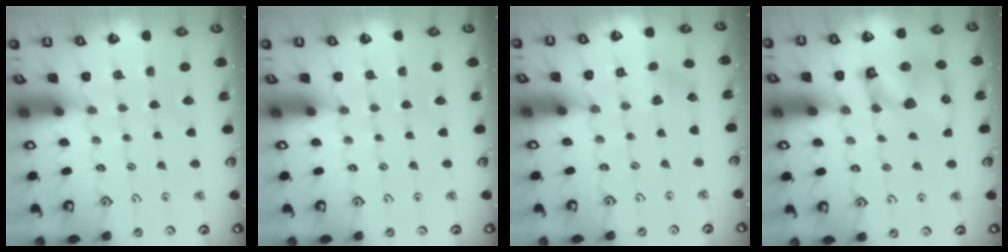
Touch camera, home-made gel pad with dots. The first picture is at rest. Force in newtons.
{"total": 0.0}
{"total": 2.6, "press": 2.6, "slide": 0.4}
{"total": 12.0, "press": 11.9, "slide": 1.8}